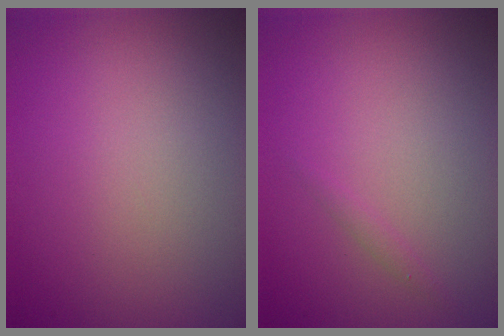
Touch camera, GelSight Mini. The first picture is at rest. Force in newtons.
{"total": 0.5, "press": 0.5, "slide": 0.0}